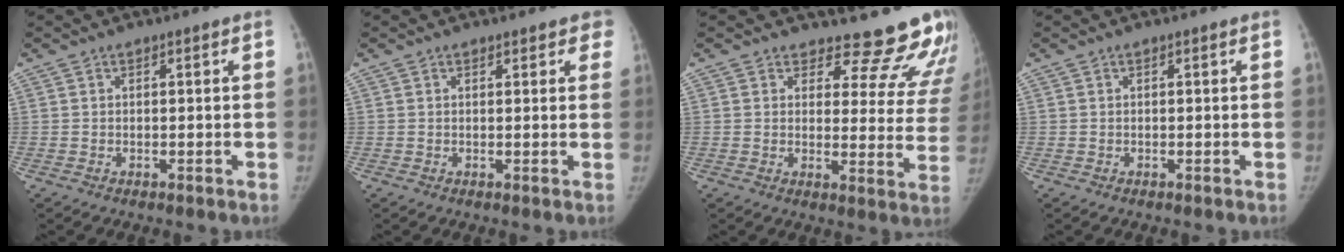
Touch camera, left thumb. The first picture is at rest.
{"total": 3.1, "force": [2.5, 1.6, 1.0], "torque": [0.026, -0.005, 0.017]}
{"total": 14.6, "force": [13.6, 4.5, 2.7], "torque": [0.017, -0.135, 0.140]}
{"total": 0.0}